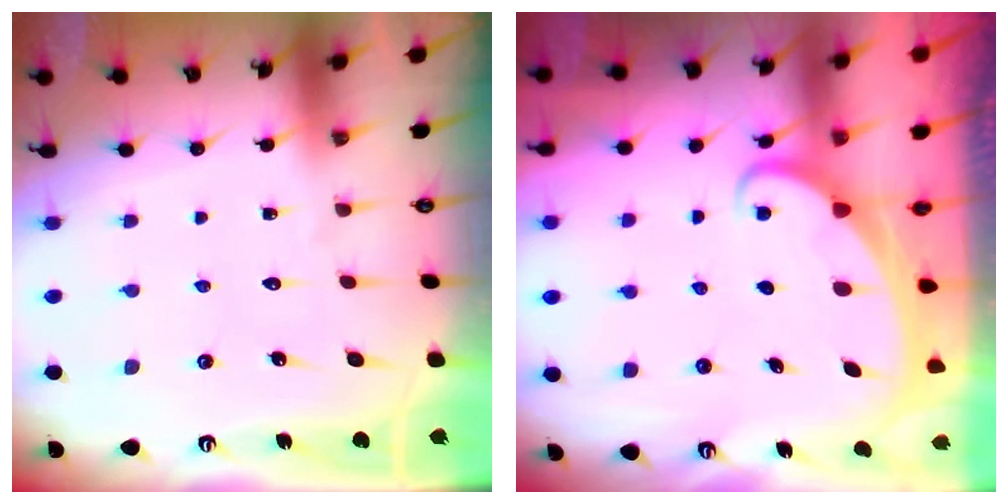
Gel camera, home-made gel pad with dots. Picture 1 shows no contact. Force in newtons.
{"total": 1.9, "press": 1.9, "slide": 0.2}